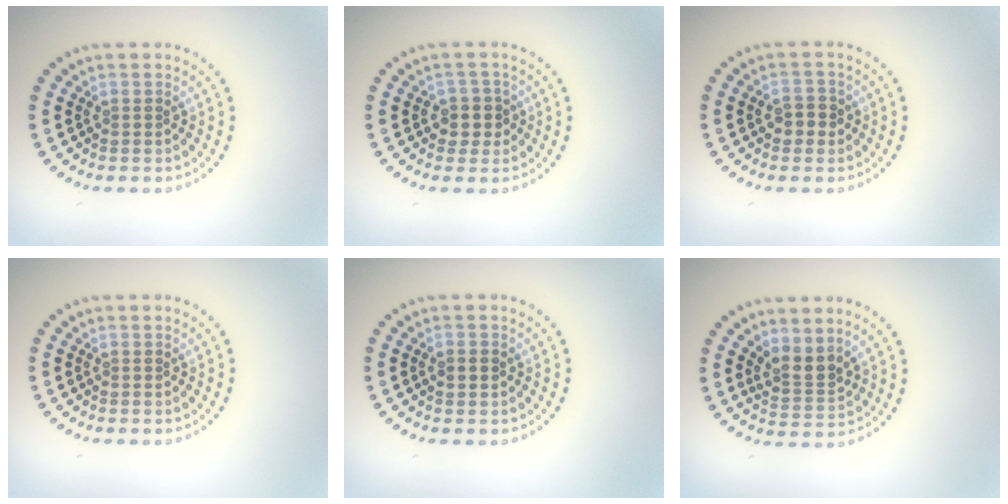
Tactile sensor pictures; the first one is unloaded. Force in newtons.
{"total": 2.3, "press": 2.0, "slide": 1.2}
{"total": 1.9, "press": 1.9, "slide": 0.4}
{"total": 0.0}
{"total": 1.8, "press": 1.8, "slide": 0.1}
{"total": 2.5, "press": 1.9, "slide": 1.6}